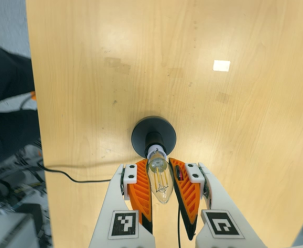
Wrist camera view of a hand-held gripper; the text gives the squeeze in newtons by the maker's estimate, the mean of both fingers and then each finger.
{"total": 20.4, "left": 19.9, "right": 20.9}